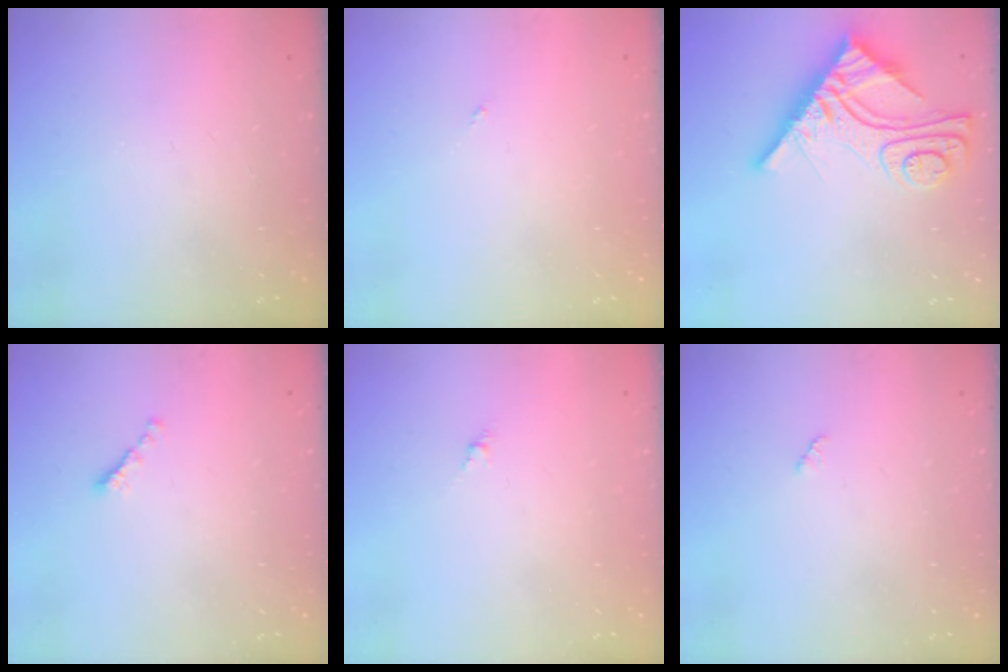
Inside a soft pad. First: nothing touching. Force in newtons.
{"total": 0.0}
{"total": 13.9, "press": 13.8, "slide": 1.4}
{"total": 0.0}
{"total": 1.6, "press": 1.5, "slide": 0.5}
{"total": 2.8, "press": 2.8, "slide": 0.4}